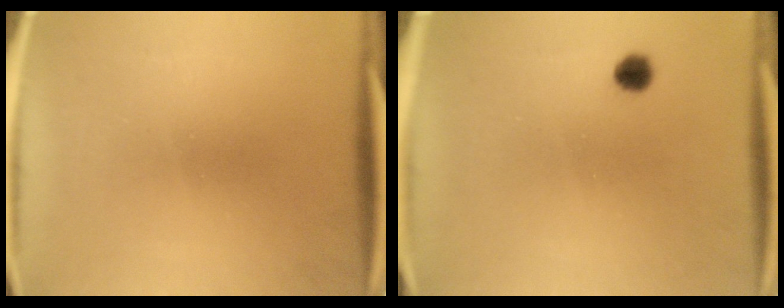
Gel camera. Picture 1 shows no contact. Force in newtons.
{"total": 2.3}